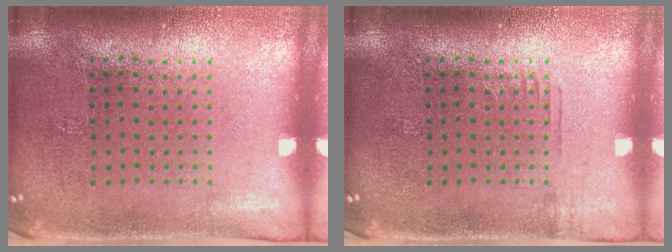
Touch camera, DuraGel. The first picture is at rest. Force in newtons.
{"total": 0.6, "press": 0.6, "slide": 0.2}